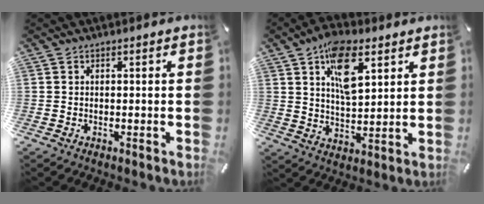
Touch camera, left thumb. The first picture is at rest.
{"total": 12.5, "force": [6.1, 6.5, 8.8], "torque": [-0.133, -0.018, 0.107]}